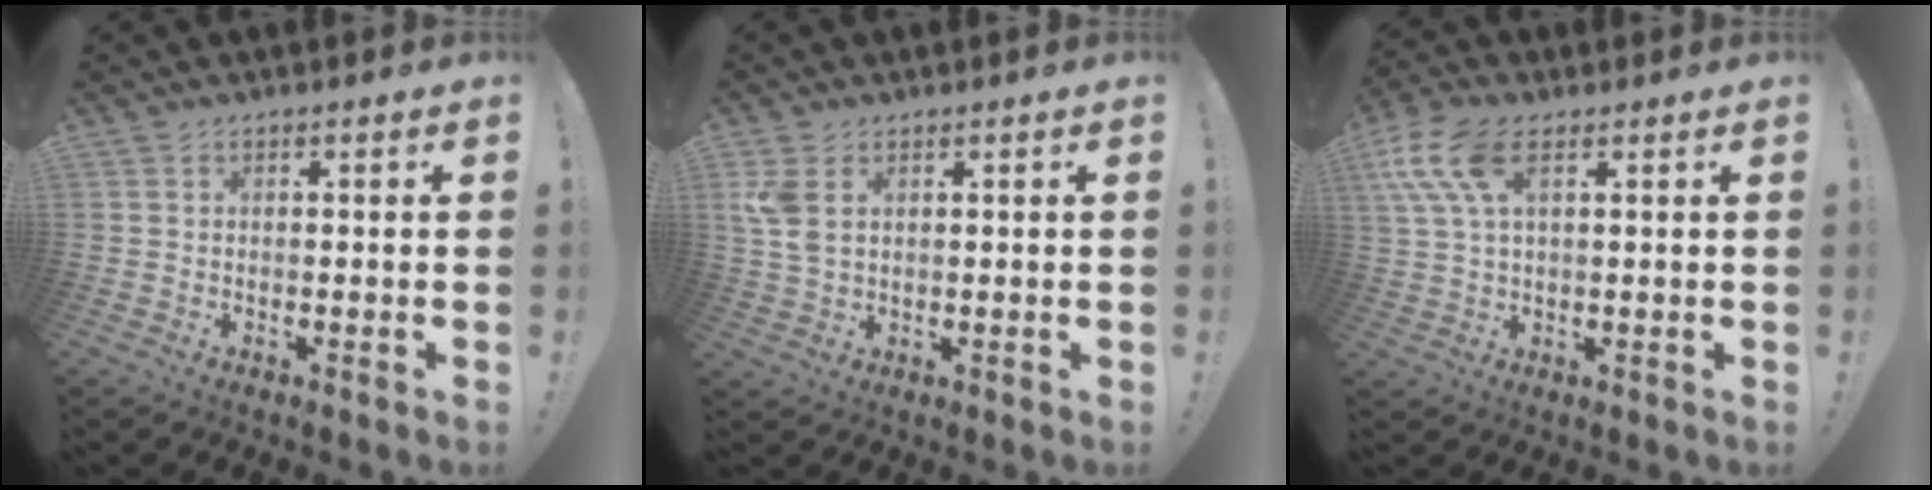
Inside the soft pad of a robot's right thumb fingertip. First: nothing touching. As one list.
[{"total": 5.8, "force": [2.3, 3.5, 4.0], "torque": [-0.085, -0.008, 0.044]}, {"total": 11.2, "force": [4.5, 5.3, 8.8], "torque": [-0.174, -0.005, 0.088]}]